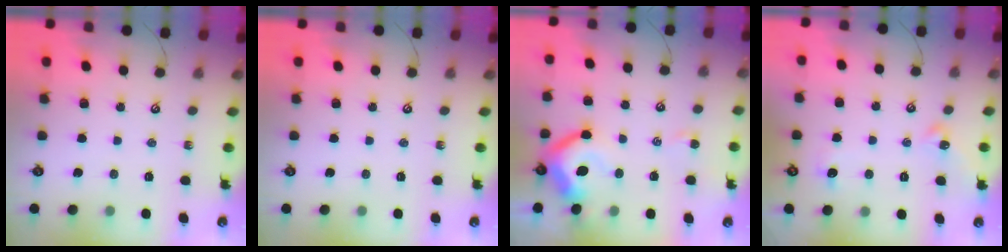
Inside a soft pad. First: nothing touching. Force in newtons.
{"total": 0.0}
{"total": 9.3, "press": 9.2, "slide": 1.3}
{"total": 2.6, "press": 2.6, "slide": 0.6}